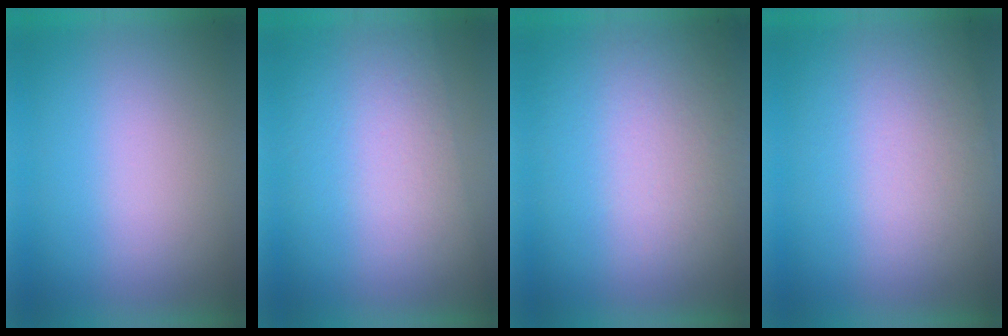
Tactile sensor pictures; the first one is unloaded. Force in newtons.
{"total": 2.8}
{"total": 4.4}
{"total": 2.2}